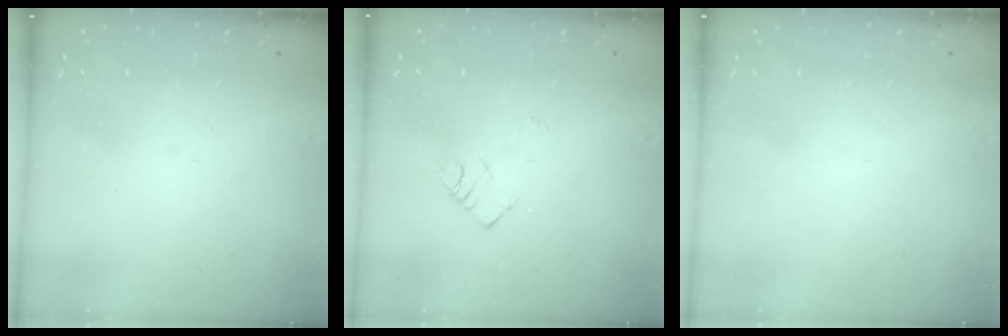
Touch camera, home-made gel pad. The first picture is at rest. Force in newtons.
{"total": 2.8, "press": 2.7, "slide": 0.4}
{"total": 1.5, "press": 1.5, "slide": 0.1}